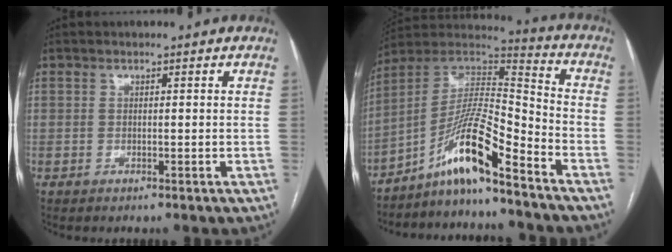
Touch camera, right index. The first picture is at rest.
{"total": 12.7, "force": [-8.6, 0.7, 9.3], "torque": [-0.172, 0.021, -0.157]}